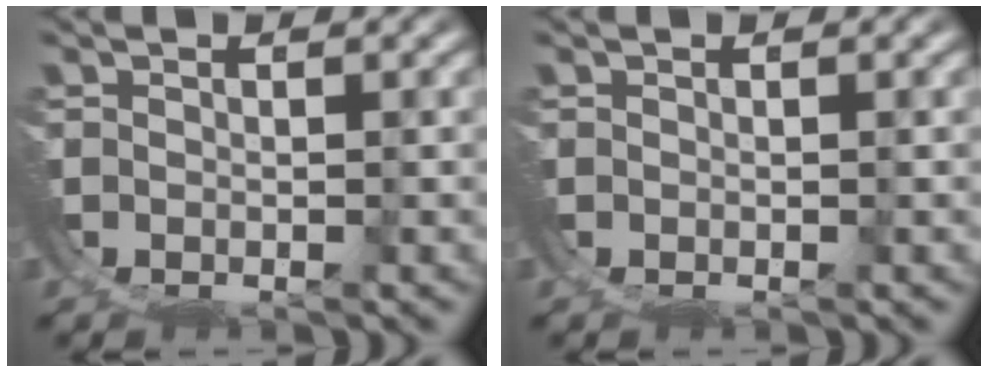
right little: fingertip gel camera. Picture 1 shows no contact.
{"total": 0.0}